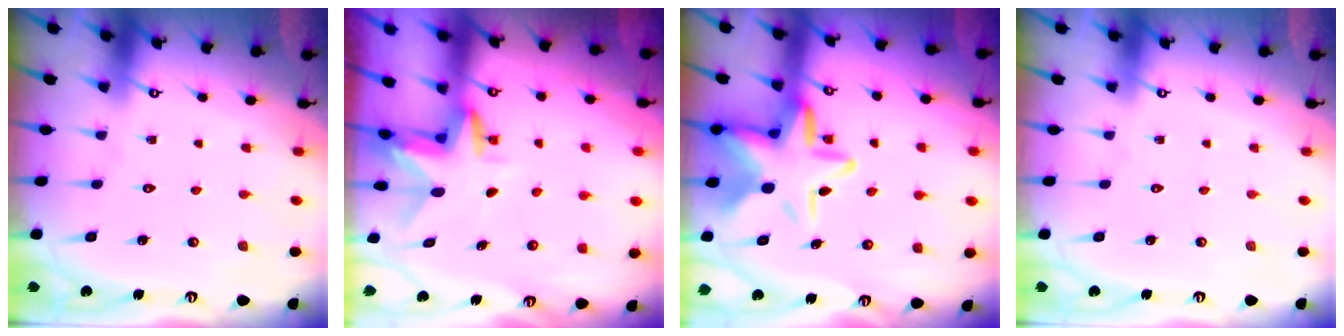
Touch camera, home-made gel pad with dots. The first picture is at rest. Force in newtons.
{"total": 2.9, "press": 2.9, "slide": 0.2}
{"total": 15.9, "press": 15.8, "slide": 2.4}
{"total": 0.0}